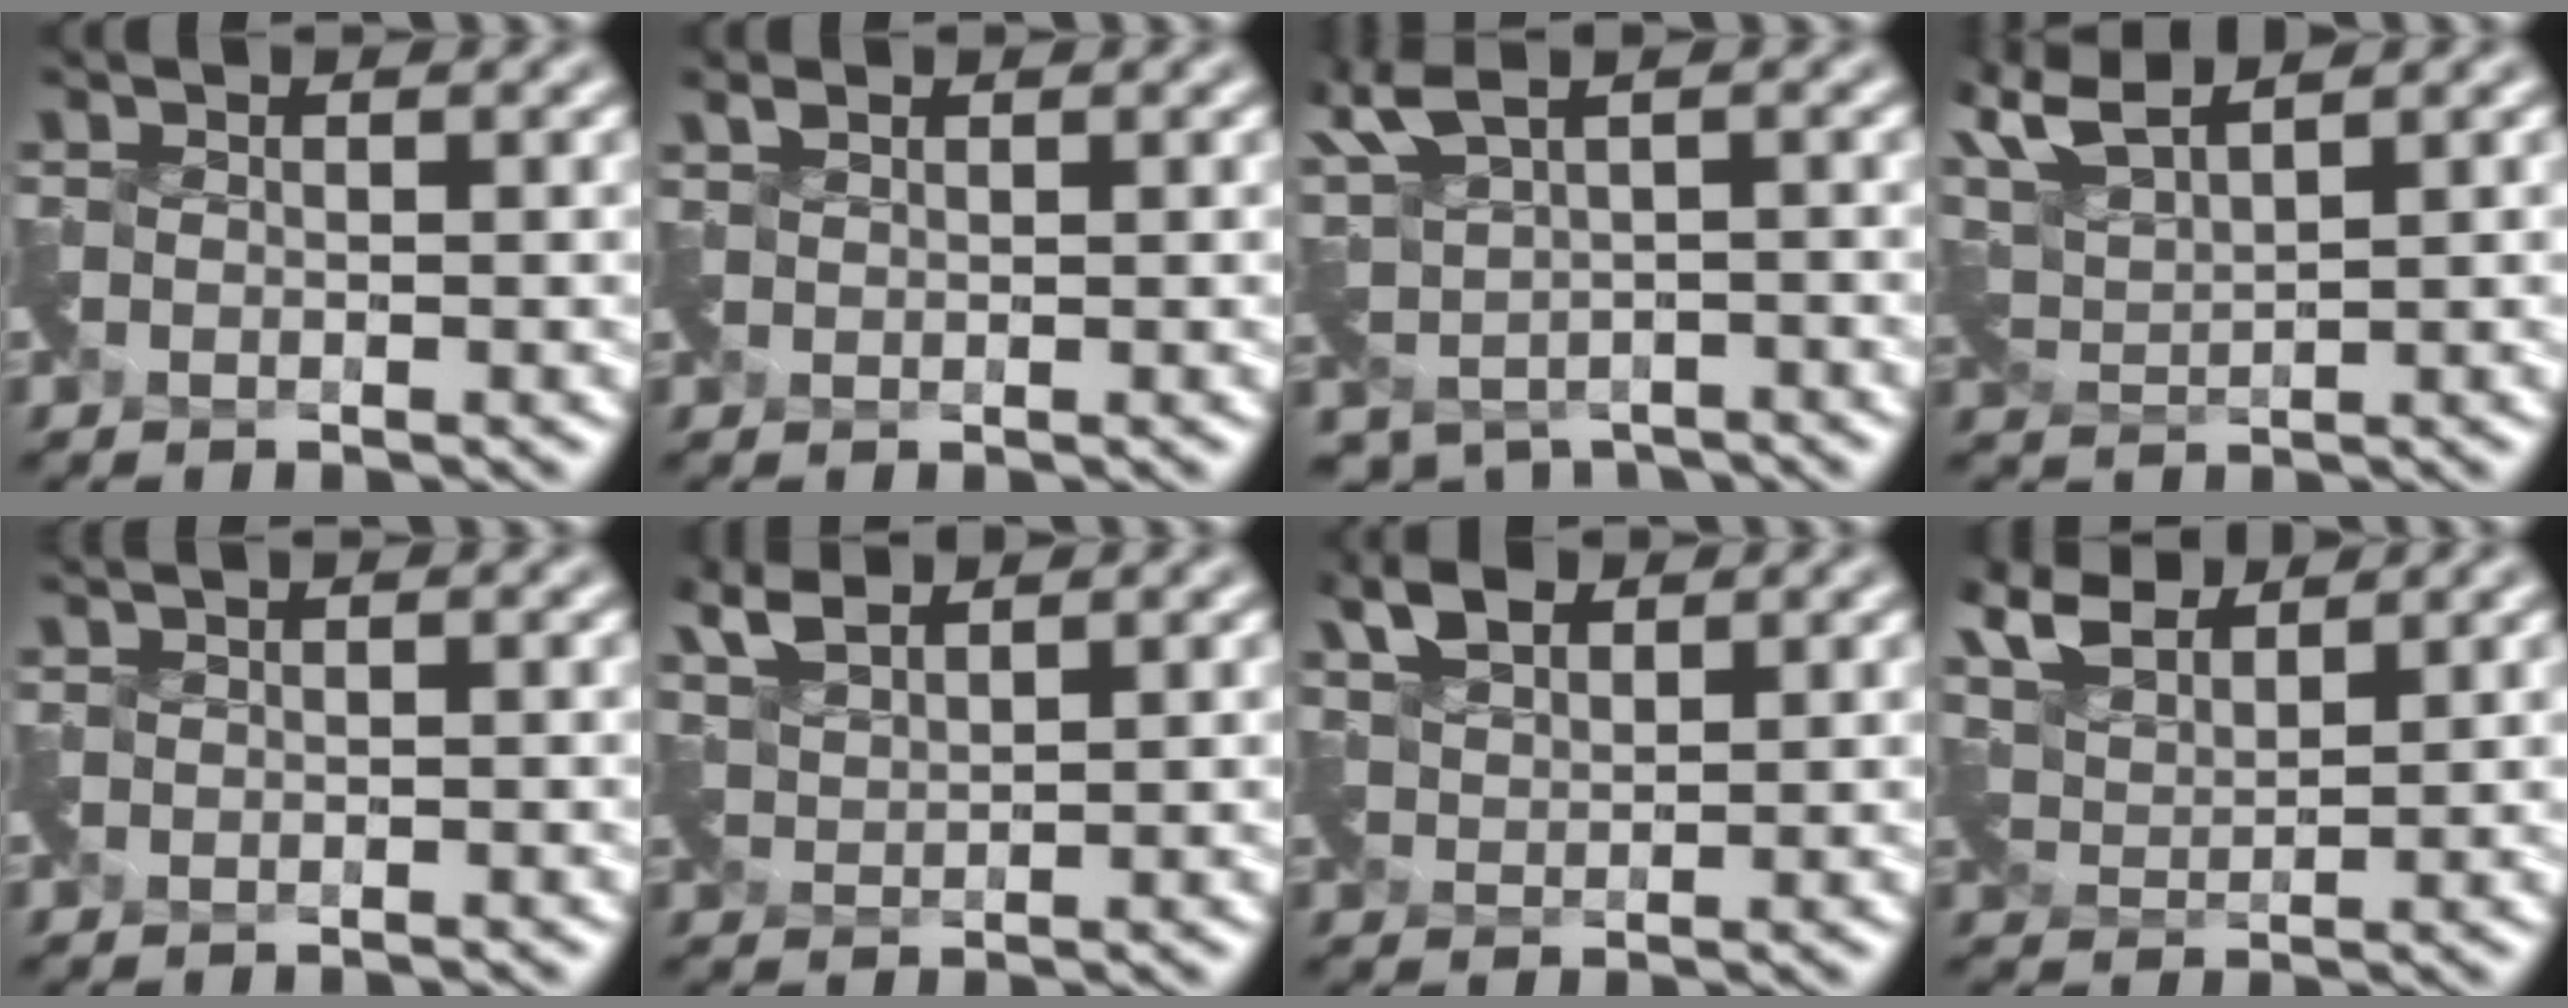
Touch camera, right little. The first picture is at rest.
{"total": 0.7, "force": [0.7, -0.1, -0.3], "torque": [0.002, 0.004, 0.018]}
{"total": 5.4, "force": [1.1, 3.4, 4.0], "torque": [-0.106, -0.030, 0.035]}
{"total": 5.1, "force": [4.5, 0.7, 2.1], "torque": [-0.060, 0.015, 0.094]}
{"total": 1.0, "force": [-0.4, 0.3, 0.9], "torque": [-0.016, -0.009, -0.009]}
{"total": 2.9, "force": [2.8, 0.3, 0.7], "torque": [-0.029, 0.010, 0.066]}
{"total": 3.4, "force": [2.7, 1.6, 1.4], "torque": [-0.039, 0.007, 0.056]}
{"total": 5.0, "force": [4.4, 1.5, 1.8], "torque": [-0.054, 0.009, 0.086]}